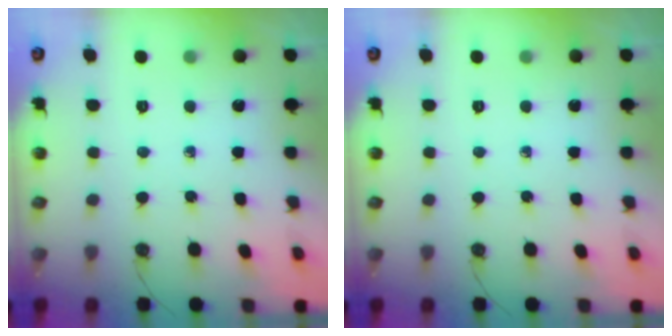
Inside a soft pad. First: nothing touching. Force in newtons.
{"total": 0.0}